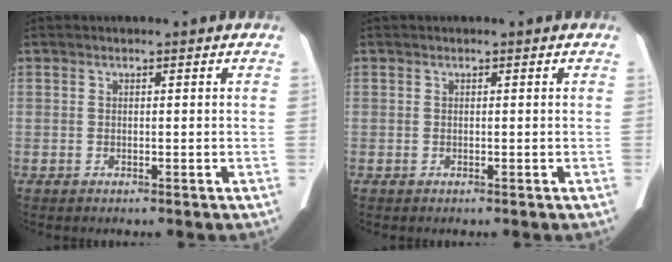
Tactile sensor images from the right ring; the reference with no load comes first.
{"total": 0.0}